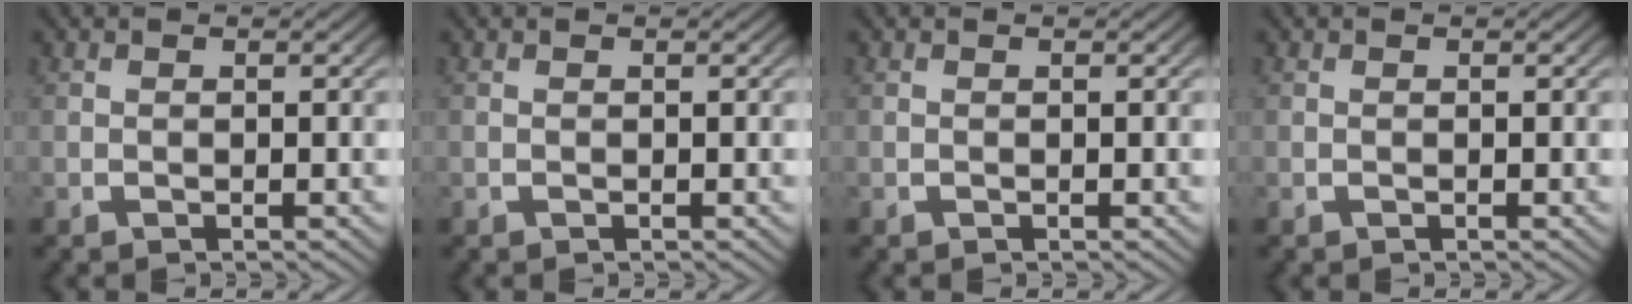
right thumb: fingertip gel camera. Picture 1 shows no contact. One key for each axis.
{"total": 0.0}
{"total": 0.0}
{"total": 0.0}